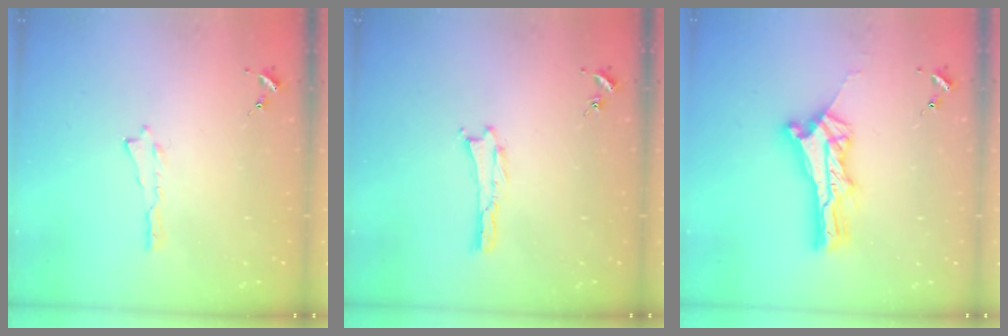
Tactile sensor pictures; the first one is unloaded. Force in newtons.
{"total": 0.0}
{"total": 6.0, "press": 6.0, "slide": 0.4}